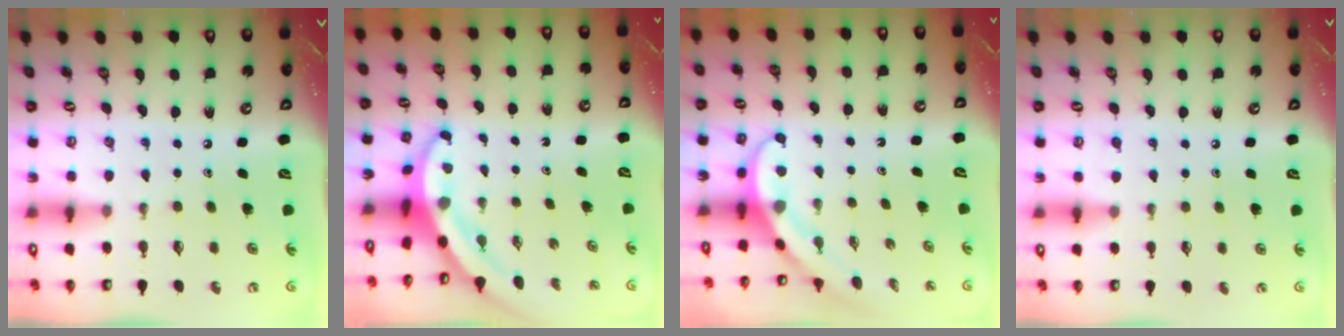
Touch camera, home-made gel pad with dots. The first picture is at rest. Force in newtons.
{"total": 3.9, "press": 3.9, "slide": 0.4}
{"total": 3.9, "press": 3.9, "slide": 0.3}
{"total": 3.2, "press": 3.2, "slide": 0.4}